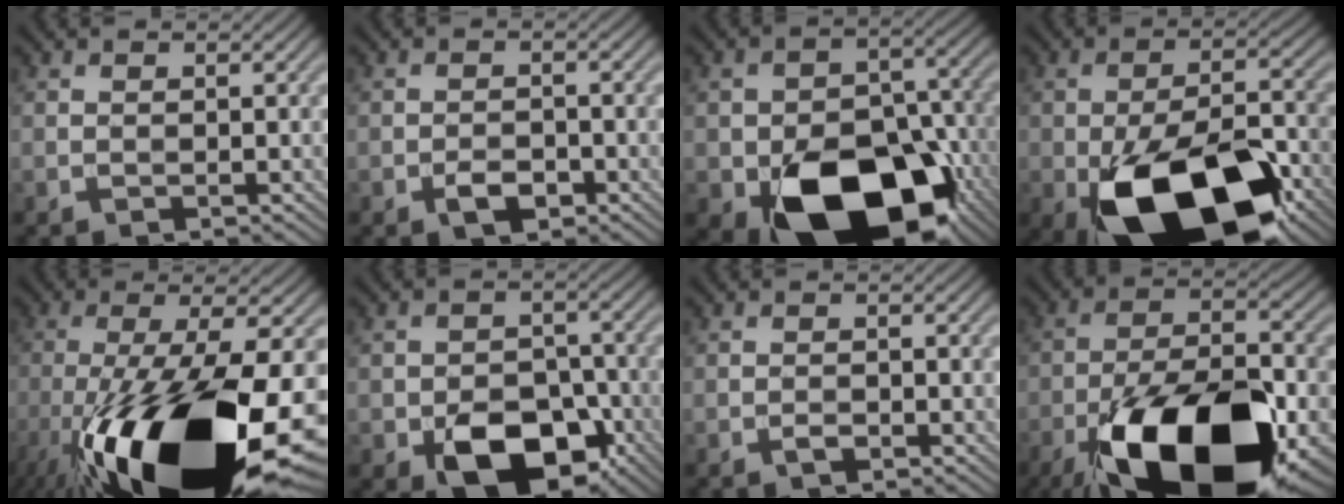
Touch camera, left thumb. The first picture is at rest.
{"total": 2.2, "force": [-1.3, 1.2, 1.4], "torque": [-0.027, 0.002, -0.023]}
{"total": 17.7, "force": [-8.4, 11.5, 10.5], "torque": [-0.154, -0.040, -0.130]}
{"total": 18.8, "force": [-9.6, 9.3, 13.3], "torque": [-0.223, -0.029, -0.155]}
{"total": 21.1, "force": [-9.2, 6.4, 17.9], "torque": [-0.329, -0.056, -0.138]}
{"total": 9.8, "force": [-5.0, 6.2, 5.8], "torque": [-0.097, -0.016, -0.079]}
{"total": 1.0, "force": [-0.6, 0.4, 0.7], "torque": [-0.013, 0.004, -0.011]}
{"total": 20.9, "force": [-11.5, 8.7, 15.1], "torque": [-0.275, -0.034, -0.184]}